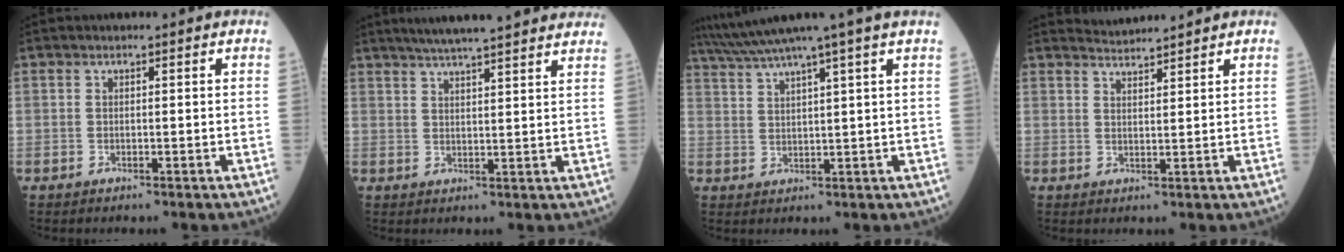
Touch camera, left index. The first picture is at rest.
{"total": 16.5, "force": [14.5, 1.0, 7.8], "torque": [-0.119, 0.031, 0.189]}
{"total": 9.4, "force": [7.8, -2.8, 4.6], "torque": [-0.080, 0.010, 0.123]}
{"total": 3.3, "force": [3.3, -0.3, -0.1], "torque": [-0.006, 0.014, 0.060]}